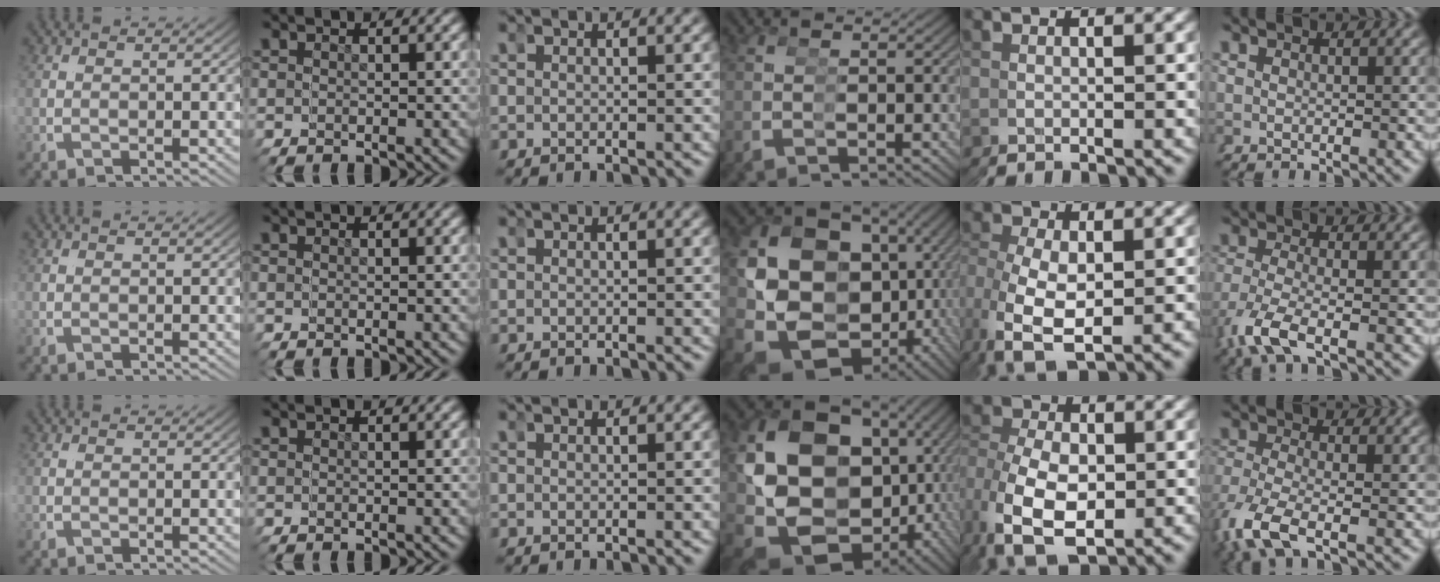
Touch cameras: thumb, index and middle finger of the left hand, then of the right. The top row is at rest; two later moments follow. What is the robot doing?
{"motion": "grasp_and_lifting", "object": "pipette"}